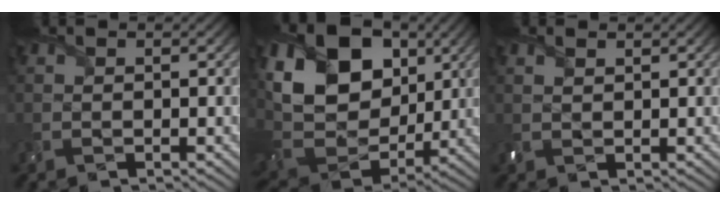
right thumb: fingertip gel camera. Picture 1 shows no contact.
{"total": 14.7, "force": [5.4, 10.2, 9.0], "torque": [-0.202, 0.012, 0.096]}
{"total": 1.2, "force": [0.8, 0.5, 0.7], "torque": [-0.023, 0.001, 0.017]}